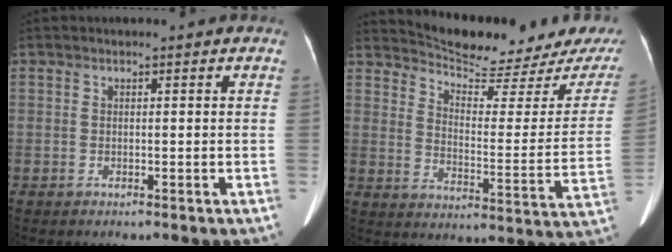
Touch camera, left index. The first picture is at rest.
{"total": 17.0, "force": [16.0, 1.0, 5.6], "torque": [-0.081, -0.073, 0.209]}